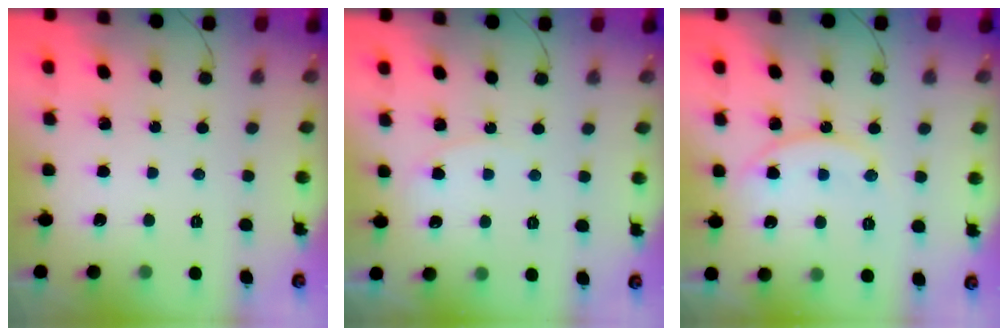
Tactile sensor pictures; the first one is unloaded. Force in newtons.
{"total": 2.8, "press": 2.8, "slide": 0.4}
{"total": 14.1, "press": 14.1, "slide": 1.1}